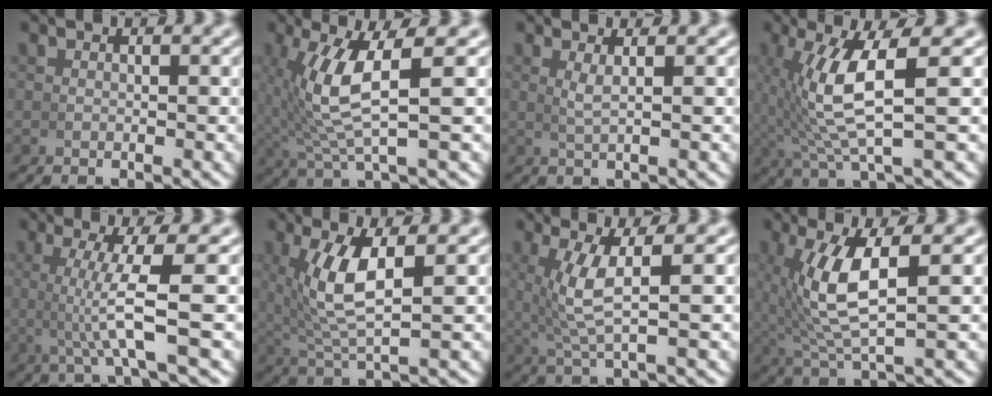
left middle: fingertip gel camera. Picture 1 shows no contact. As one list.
[{"total": 6.2, "force": [0.9, 1.5, 5.9], "torque": [-0.116, 0.006, 0.022]}, {"total": 1.5, "force": [0.8, -0.3, 1.2], "torque": [-0.027, -0.004, 0.019]}, {"total": 6.7, "force": [0.7, 1.5, 6.5], "torque": [-0.119, 0.004, 0.018]}, {"total": 4.6, "force": [0.4, -0.6, 4.6], "torque": [-0.082, -0.003, 0.008]}, {"total": 5.6, "force": [1.1, 1.7, 5.2], "torque": [-0.114, -0.004, 0.033]}, {"total": 4.1, "force": [1.0, 0.6, 4.0], "torque": [-0.078, 0.003, 0.023]}, {"total": 6.5, "force": [0.9, 2.2, 6.1], "torque": [-0.125, -0.001, 0.028]}]